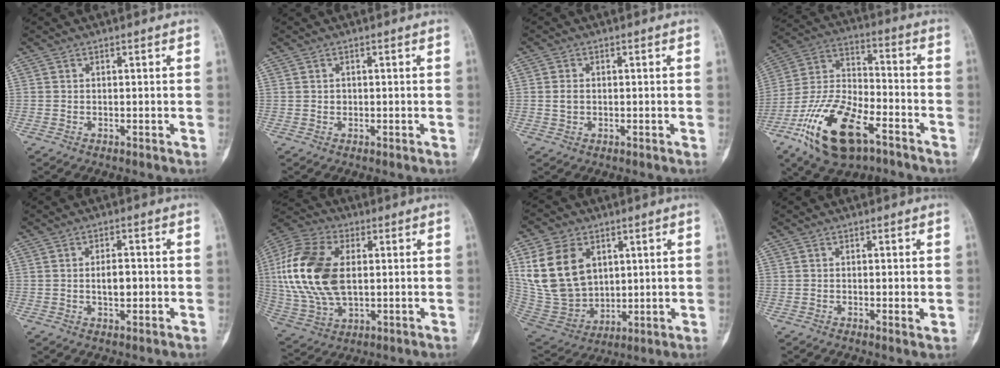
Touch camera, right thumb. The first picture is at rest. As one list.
[{"total": 0.7, "force": [0.0, 0.7, 0.2], "torque": [0.000, 0.002, 0.001]}, {"total": 2.0, "force": [0.0, 1.7, 1.2], "torque": [-0.020, 0.001, 0.001]}, {"total": 19.9, "force": [-10.6, 9.2, 14.1], "torque": [-0.266, 0.059, -0.191]}, {"total": 3.9, "force": [-0.2, 1.9, 3.4], "torque": [-0.046, 0.002, -0.004]}, {"total": 20.0, "force": [2.4, 12.0, 15.9], "torque": [-0.333, 0.000, 0.047]}, {"total": 17.9, "force": [5.8, 13.0, 10.9], "torque": [-0.192, -0.021, 0.135]}, {"total": 2.1, "force": [-0.1, 0.5, 2.0], "torque": [-0.031, -0.006, -0.004]}]